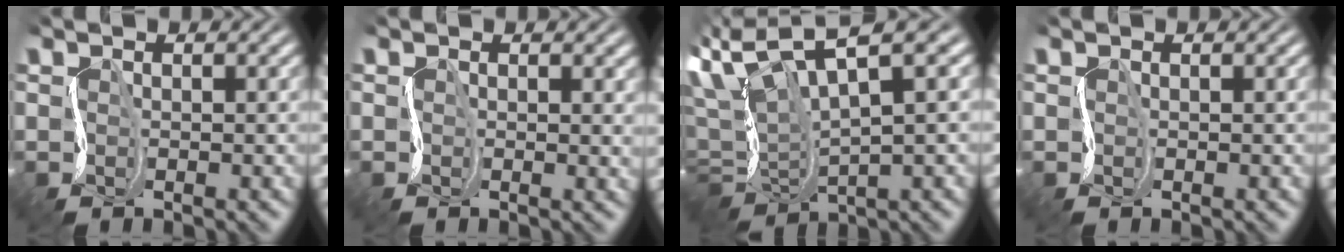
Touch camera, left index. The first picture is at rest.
{"total": 1.4, "force": [0.6, 0.9, 0.9], "torque": [-0.022, -0.002, 0.010]}
{"total": 8.8, "force": [2.0, 2.7, 8.1], "torque": [-0.173, 0.010, 0.037]}
{"total": 0.0}